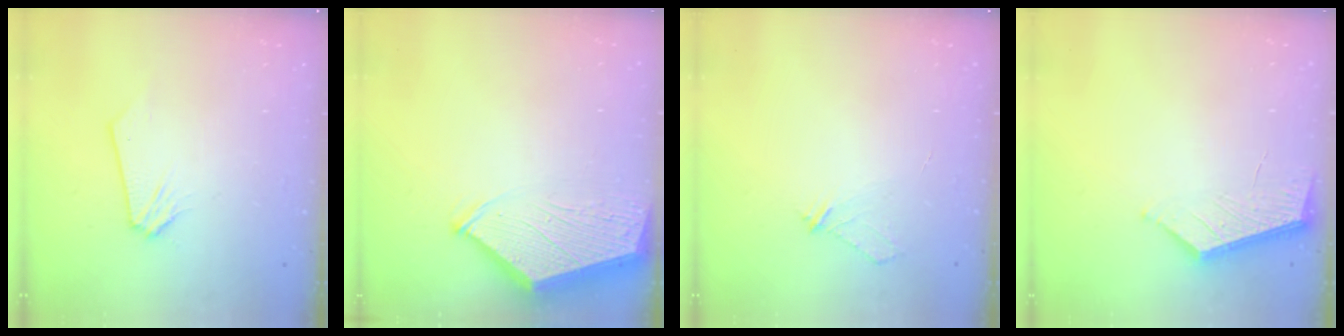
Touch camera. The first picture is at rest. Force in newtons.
{"total": 3.8, "press": 3.8, "slide": 0.6}
{"total": 3.6, "press": 3.6, "slide": 0.4}
{"total": 5.4, "press": 5.4, "slide": 0.6}